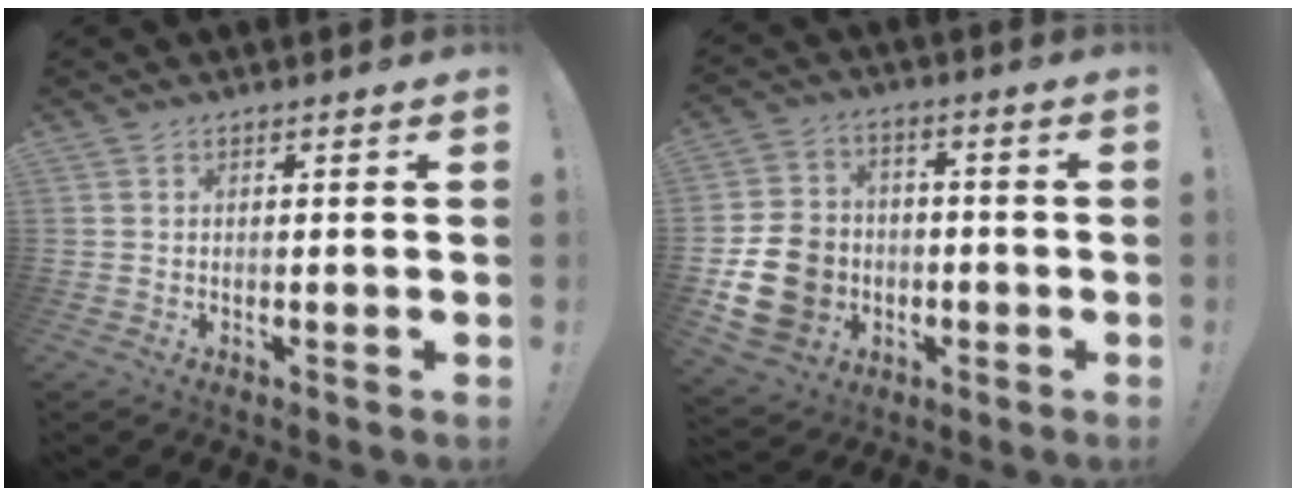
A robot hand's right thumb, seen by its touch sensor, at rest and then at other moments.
{"total": 15.9, "force": [-3.8, 13.5, 7.4], "torque": [-0.134, 0.029, -0.060]}